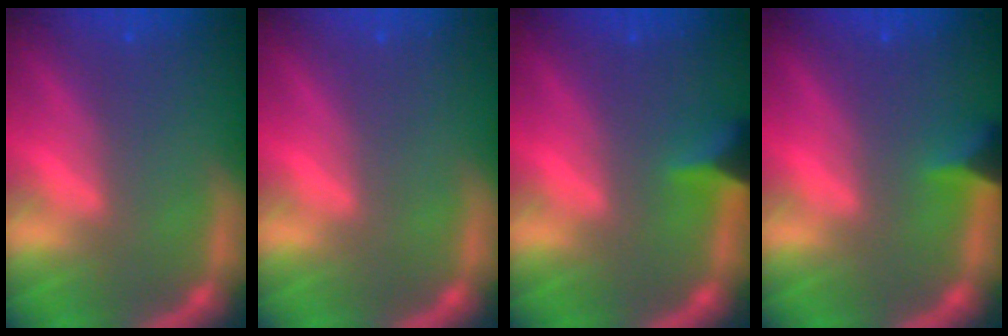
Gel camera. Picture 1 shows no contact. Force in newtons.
{"total": 0.0}
{"total": 2.9}
{"total": 2.4}